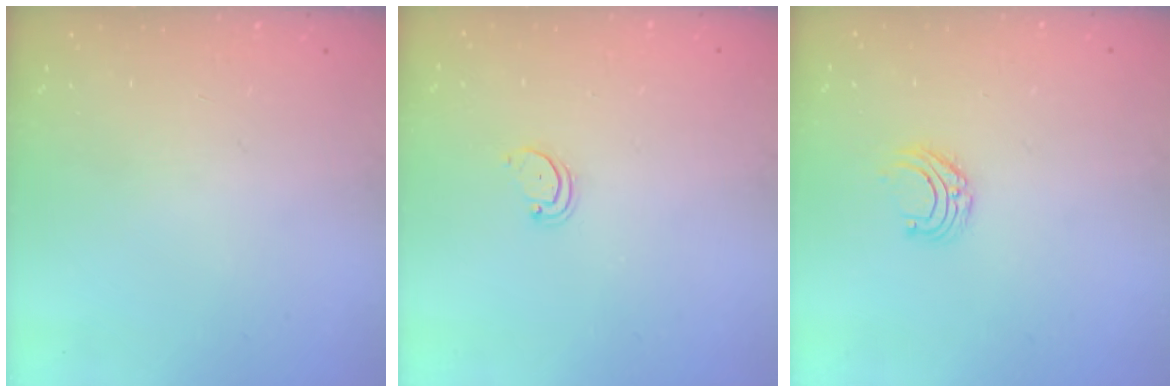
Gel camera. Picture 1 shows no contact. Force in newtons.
{"total": 2.2, "press": 2.2, "slide": 0.2}
{"total": 5.2, "press": 5.2, "slide": 0.5}